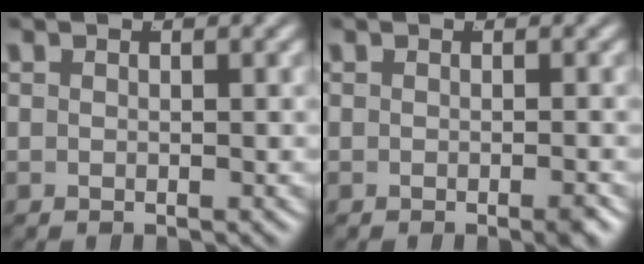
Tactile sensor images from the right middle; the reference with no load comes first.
{"total": 0.8, "force": [-0.5, -0.2, 0.6], "torque": [-0.007, 0.003, -0.011]}